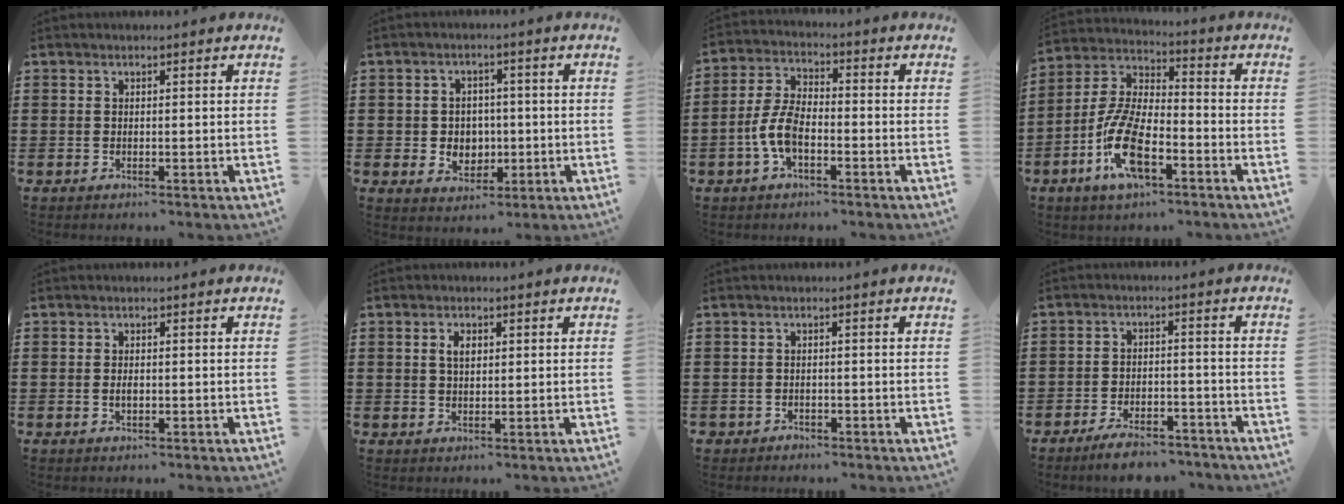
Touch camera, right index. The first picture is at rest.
{"total": 4.1, "force": [-0.2, 3.9, 1.2], "torque": [-0.029, 0.010, -0.008]}
{"total": 6.7, "force": [-2.3, 3.2, 5.3], "torque": [-0.133, -0.004, -0.051]}
{"total": 11.1, "force": [-4.7, 4.3, 9.1], "torque": [-0.218, -0.006, -0.094]}
{"total": 1.2, "force": [-0.2, 0.6, 1.1], "torque": [-0.020, 0.003, -0.005]}
{"total": 2.1, "force": [0.7, 0.9, 1.7], "torque": [-0.037, 0.006, 0.012]}
{"total": 0.9, "force": [-0.8, 0.5, 0.0], "torque": [-0.003, 0.001, -0.019]}
{"total": 4.9, "force": [-4.4, 0.8, 1.8], "torque": [-0.026, 0.008, -0.082]}